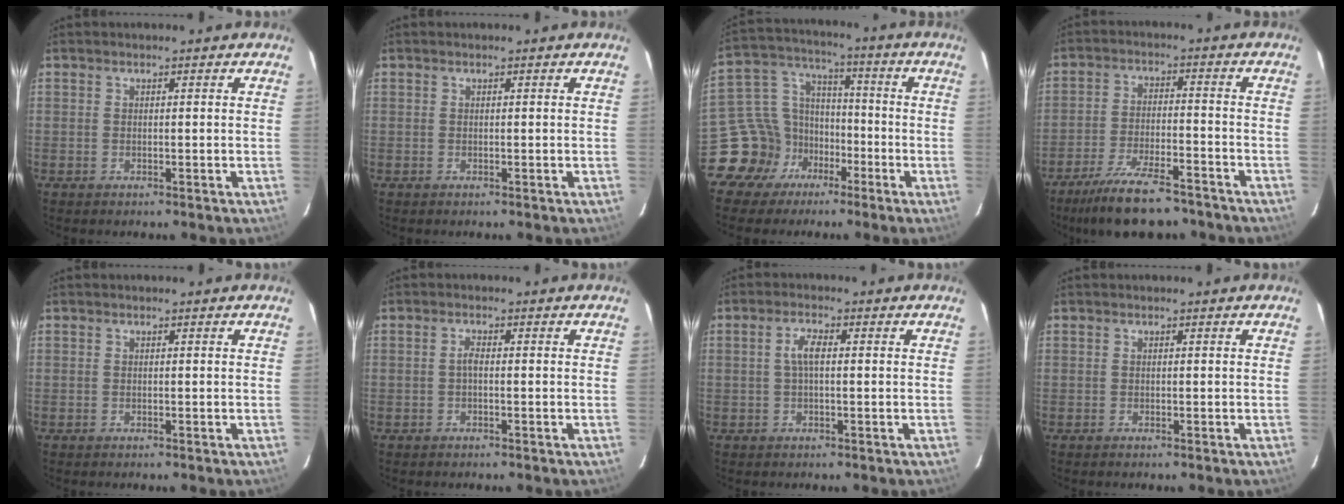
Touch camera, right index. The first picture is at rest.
{"total": 0.0}
{"total": 12.3, "force": [-6.8, 9.8, 2.8], "torque": [-0.073, 0.052, -0.112]}
{"total": 14.7, "force": [-12.0, 3.9, 7.5], "torque": [-0.161, -0.017, -0.194]}
{"total": 0.0}
{"total": 1.2, "force": [-0.3, 0.4, 1.1], "torque": [-0.021, 0.005, -0.007]}
{"total": 3.1, "force": [0.3, 1.0, 2.9], "torque": [-0.060, 0.007, 0.005]}
{"total": 0.0}